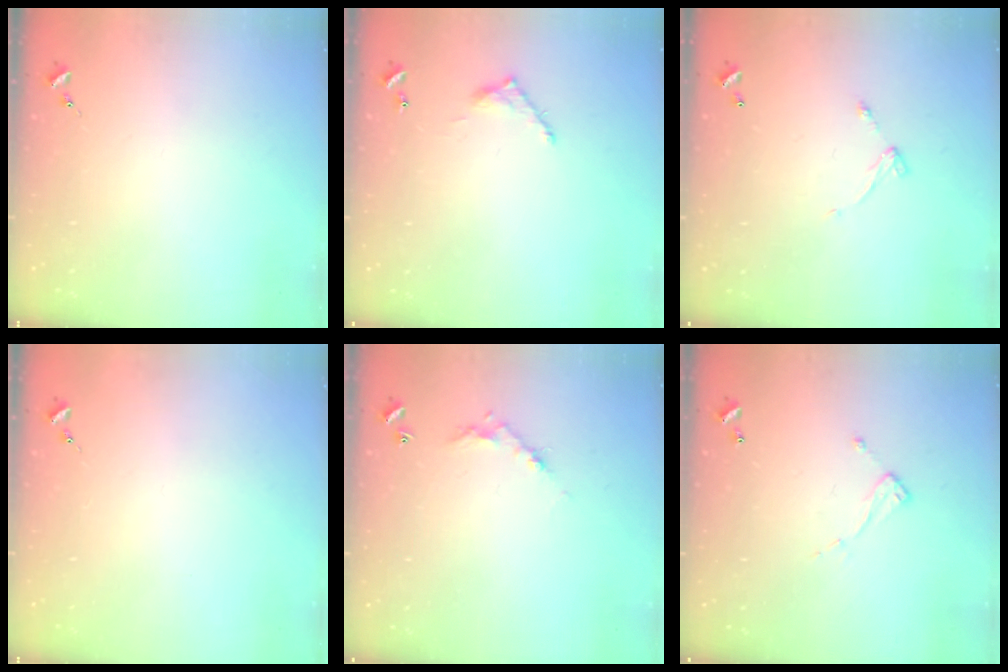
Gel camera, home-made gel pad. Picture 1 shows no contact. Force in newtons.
{"total": 6.3, "press": 6.3, "slide": 0.4}
{"total": 5.7, "press": 5.7, "slide": 0.5}
{"total": 0.0}
{"total": 5.2, "press": 5.2, "slide": 0.3}
{"total": 6.9, "press": 6.9, "slide": 0.4}